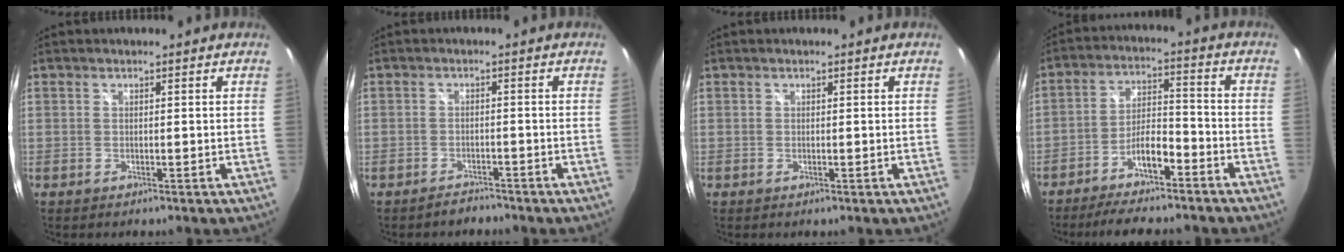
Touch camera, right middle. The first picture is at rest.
{"total": 2.3, "force": [-2.1, 0.7, 0.3], "torque": [-0.011, 0.002, -0.033]}
{"total": 0.0}
{"total": 12.4, "force": [-10.0, 2.9, 6.8], "torque": [-0.141, 0.022, -0.161]}